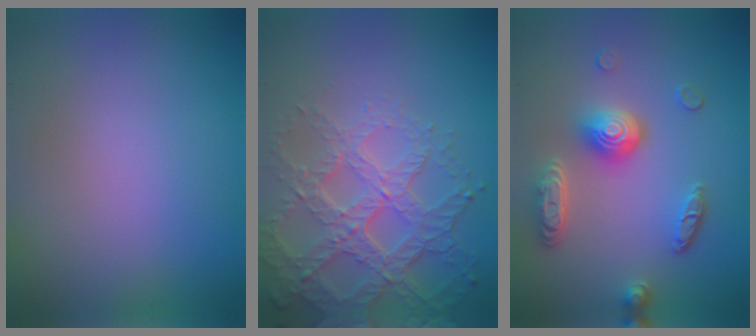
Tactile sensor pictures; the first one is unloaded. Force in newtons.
{"total": 6.3, "press": 4.8, "slide": 4.1}
{"total": 5.1, "press": 3.8, "slide": 3.4}